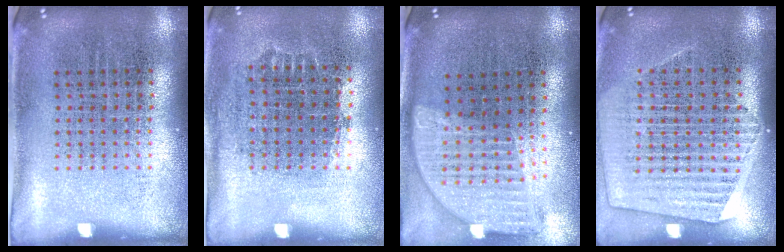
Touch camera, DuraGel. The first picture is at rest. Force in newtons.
{"total": 0.8, "press": 0.8, "slide": 0.3}
{"total": 1.7, "press": 1.5, "slide": 0.9}
{"total": 1.6, "press": 1.4, "slide": 0.6}